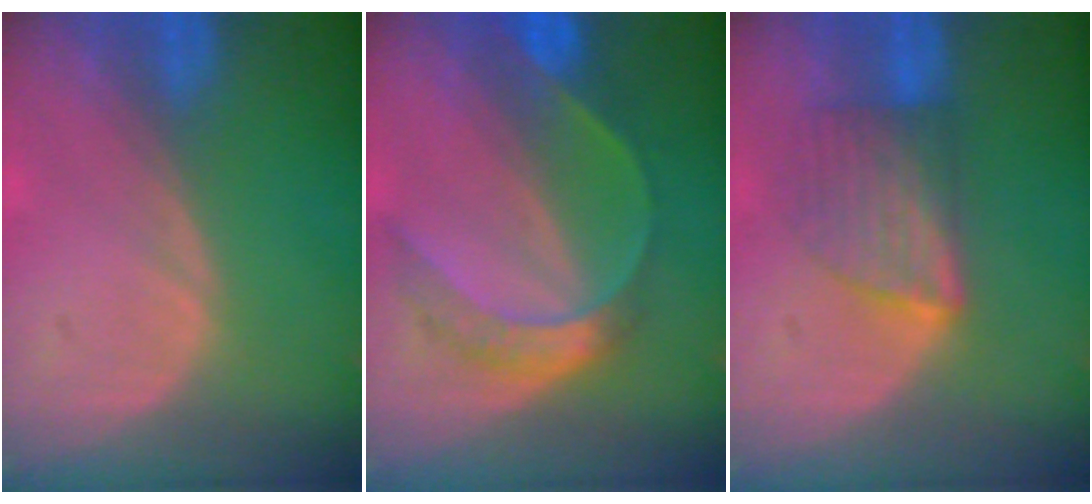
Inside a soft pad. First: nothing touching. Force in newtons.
{"total": 7.5, "press": 6.3, "slide": 4.1}
{"total": 6.0, "press": 6.0, "slide": 1.0}